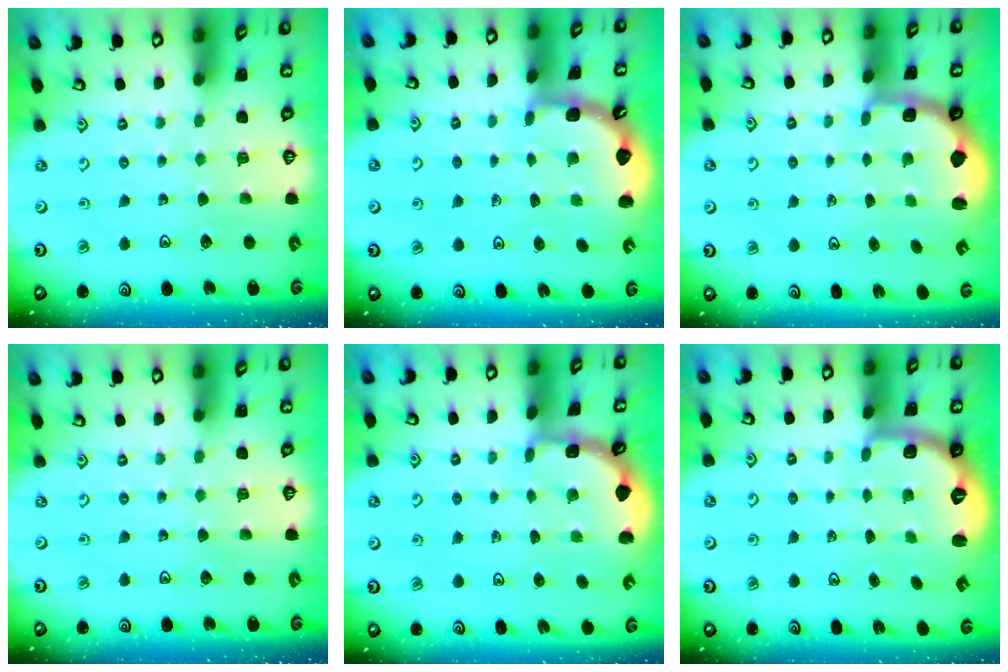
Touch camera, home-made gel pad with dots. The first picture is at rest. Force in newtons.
{"total": 2.0, "press": 2.0, "slide": 0.2}
{"total": 2.4, "press": 1.1, "slide": 2.1}
{"total": 0.0}
{"total": 1.9, "press": 1.9, "slide": 0.3}
{"total": 2.7, "press": 1.6, "slide": 2.1}